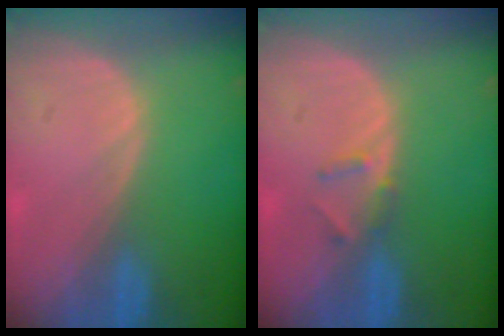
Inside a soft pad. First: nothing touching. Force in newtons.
{"total": 1.9, "press": 1.7, "slide": 0.9}